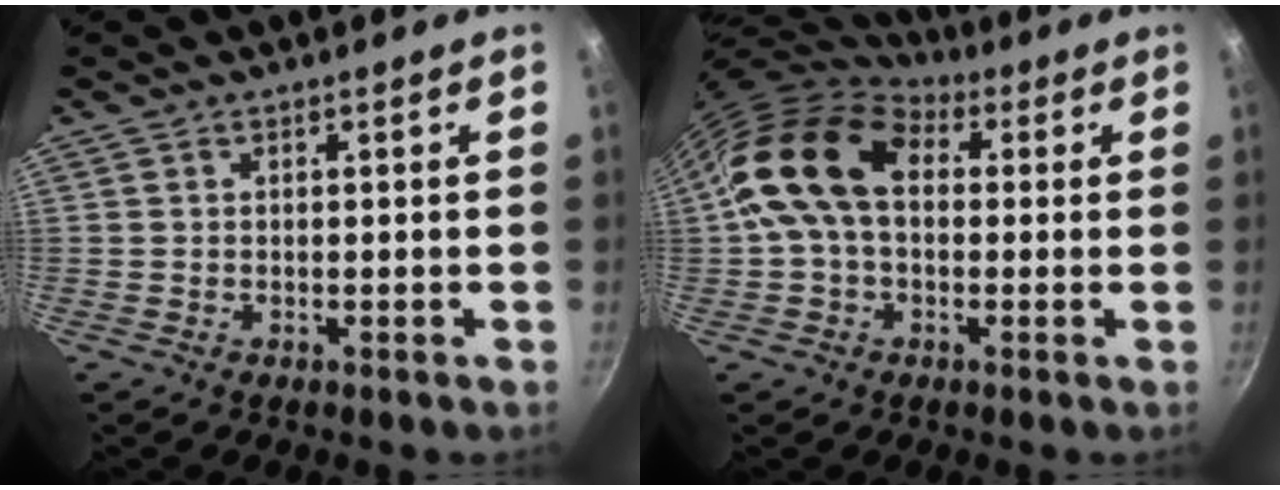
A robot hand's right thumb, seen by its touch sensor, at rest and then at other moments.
{"total": 14.2, "force": [2.4, 9.7, 10.1], "torque": [-0.151, 0.020, 0.024]}